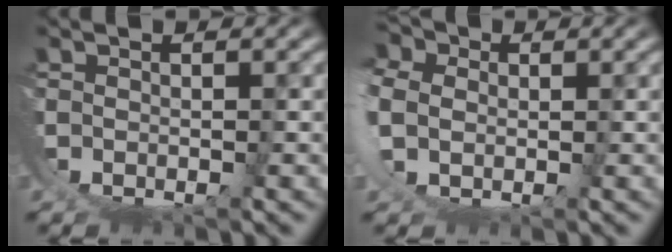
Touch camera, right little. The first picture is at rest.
{"total": 3.8, "force": [1.7, 2.4, 2.4], "torque": [-0.067, -0.005, 0.032]}